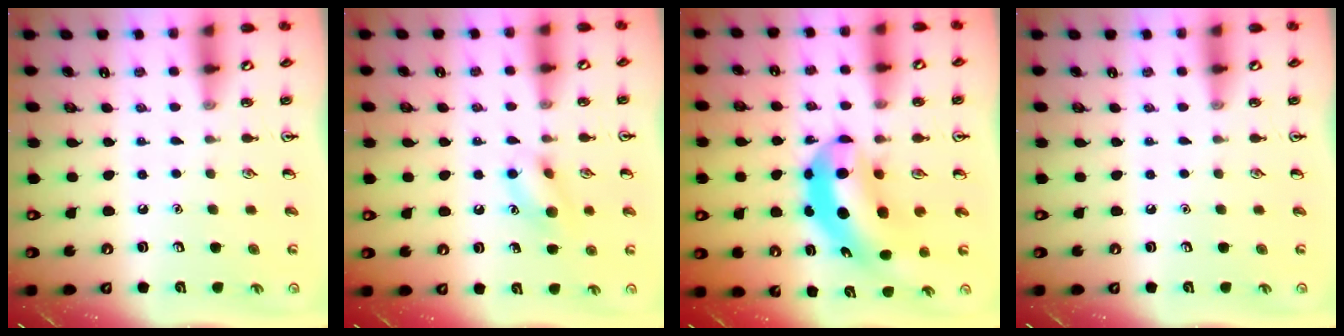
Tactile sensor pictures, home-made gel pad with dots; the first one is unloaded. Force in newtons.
{"total": 9.8, "press": 9.7, "slide": 1.4}
{"total": 10.1, "press": 9.6, "slide": 3.0}
{"total": 0.0}